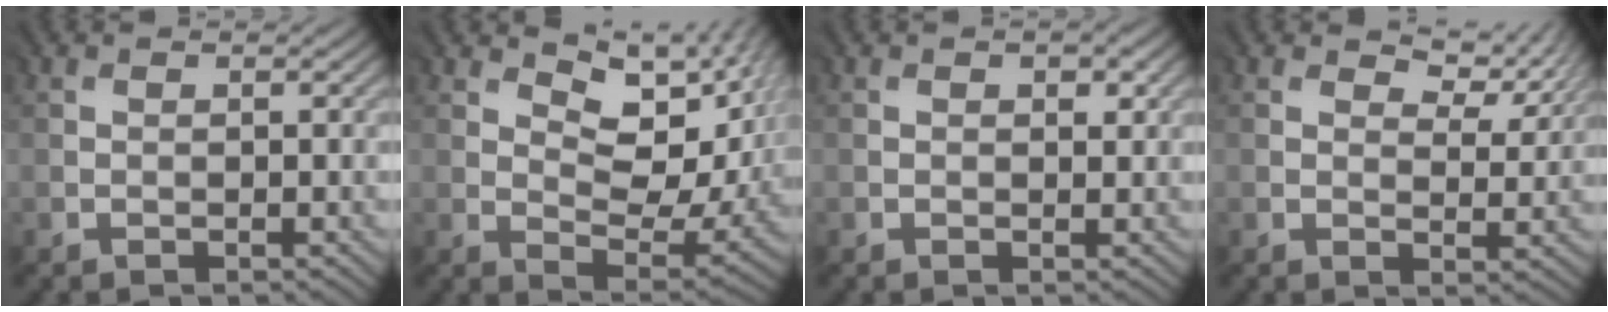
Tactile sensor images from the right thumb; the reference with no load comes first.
{"total": 10.8, "force": [4.4, 5.5, 8.2], "torque": [-0.128, -0.011, 0.079]}
{"total": 1.6, "force": [0.7, 0.8, 1.2], "torque": [-0.015, -0.002, 0.014]}
{"total": 5.1, "force": [2.8, 2.5, 3.4], "torque": [-0.052, -0.005, 0.047]}